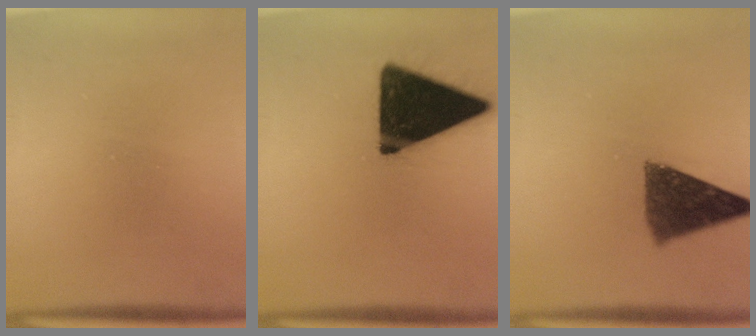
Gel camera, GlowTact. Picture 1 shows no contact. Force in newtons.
{"total": 18.1}
{"total": 9.7}